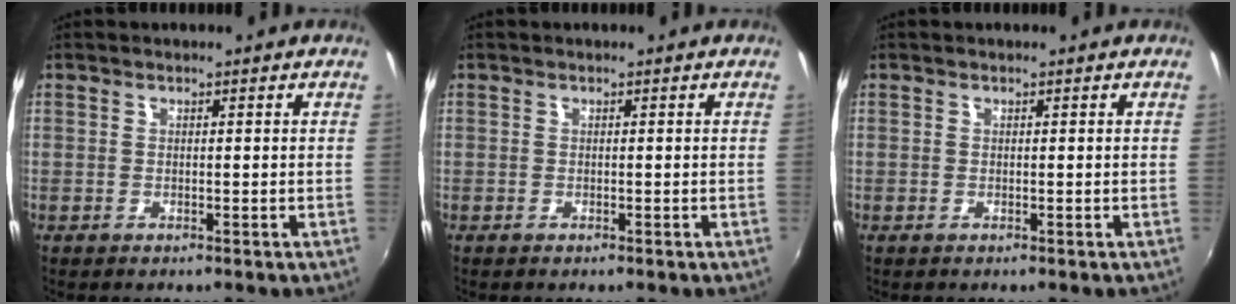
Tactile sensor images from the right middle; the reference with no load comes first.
{"total": 0.0}
{"total": 0.0}